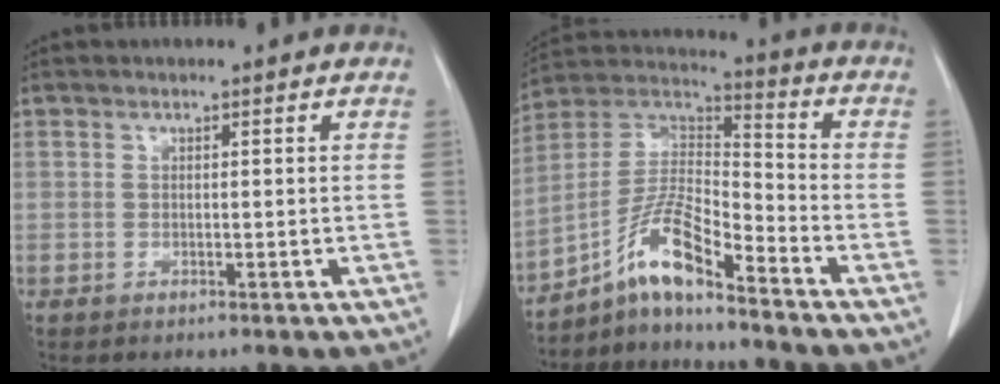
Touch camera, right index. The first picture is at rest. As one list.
[{"total": 10.3, "force": [-7.4, 0.9, 7.0], "torque": [-0.150, 0.019, -0.137]}]